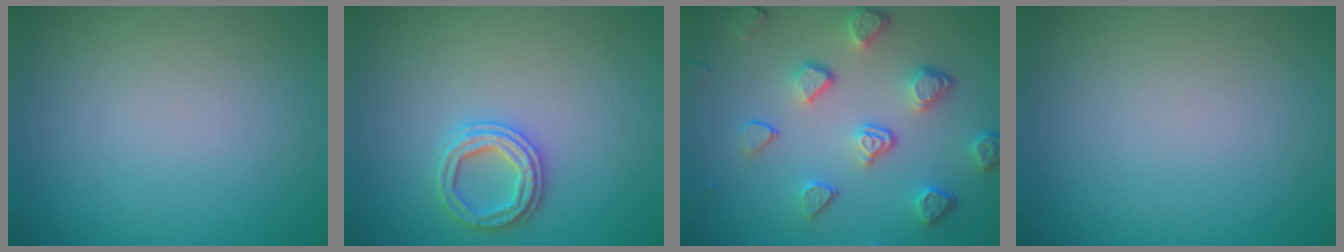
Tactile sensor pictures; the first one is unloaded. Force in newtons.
{"total": 2.4, "press": 2.4, "slide": 0.1}
{"total": 4.8, "press": 3.7, "slide": 3.1}
{"total": 0.0}